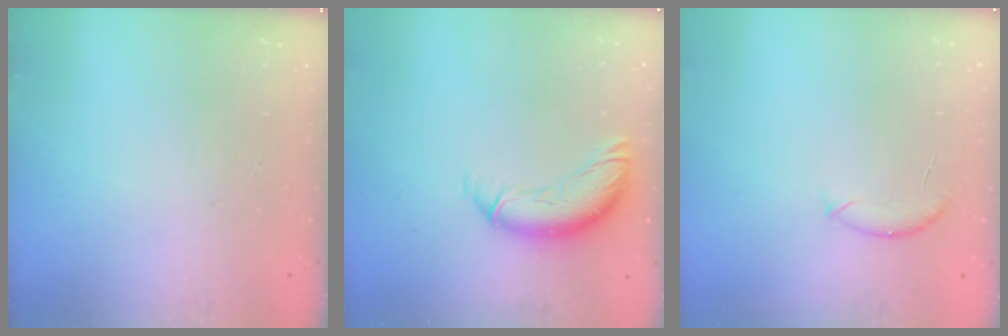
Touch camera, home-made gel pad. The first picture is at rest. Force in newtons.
{"total": 12.6, "press": 12.4, "slide": 1.8}
{"total": 6.5, "press": 6.5, "slide": 1.0}